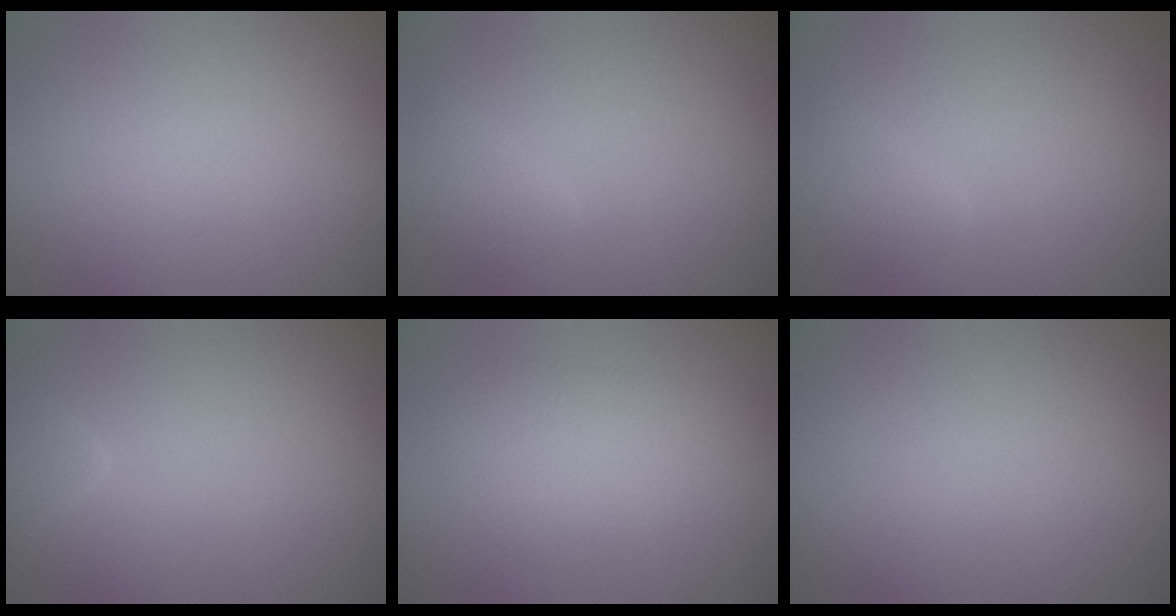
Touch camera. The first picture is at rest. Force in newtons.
{"total": 1.4, "press": 1.4, "slide": 0.1}
{"total": 1.4, "press": 1.4, "slide": 0.1}
{"total": 1.5, "press": 1.5, "slide": 0.2}
{"total": 2.9, "press": 2.9, "slide": 0.1}
{"total": 0.0}